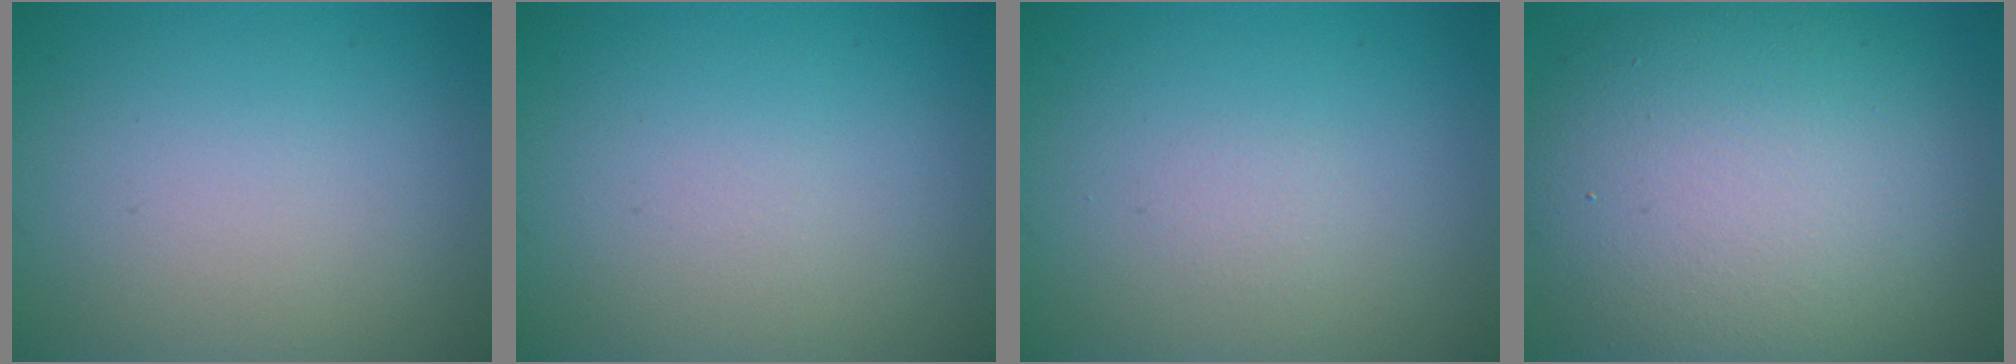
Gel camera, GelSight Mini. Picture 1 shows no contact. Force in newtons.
{"total": 0.0}
{"total": 0.5, "press": 0.5, "slide": 0.0}
{"total": 12.5, "press": 12.5, "slide": 1.0}